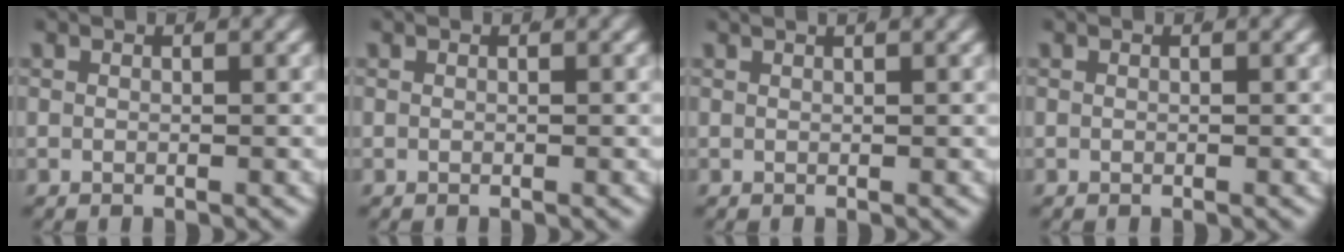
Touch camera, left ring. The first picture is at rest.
{"total": 0.0}
{"total": 1.1, "force": [0.8, -0.4, 0.5], "torque": [0.001, 0.005, 0.013]}
{"total": 0.0}